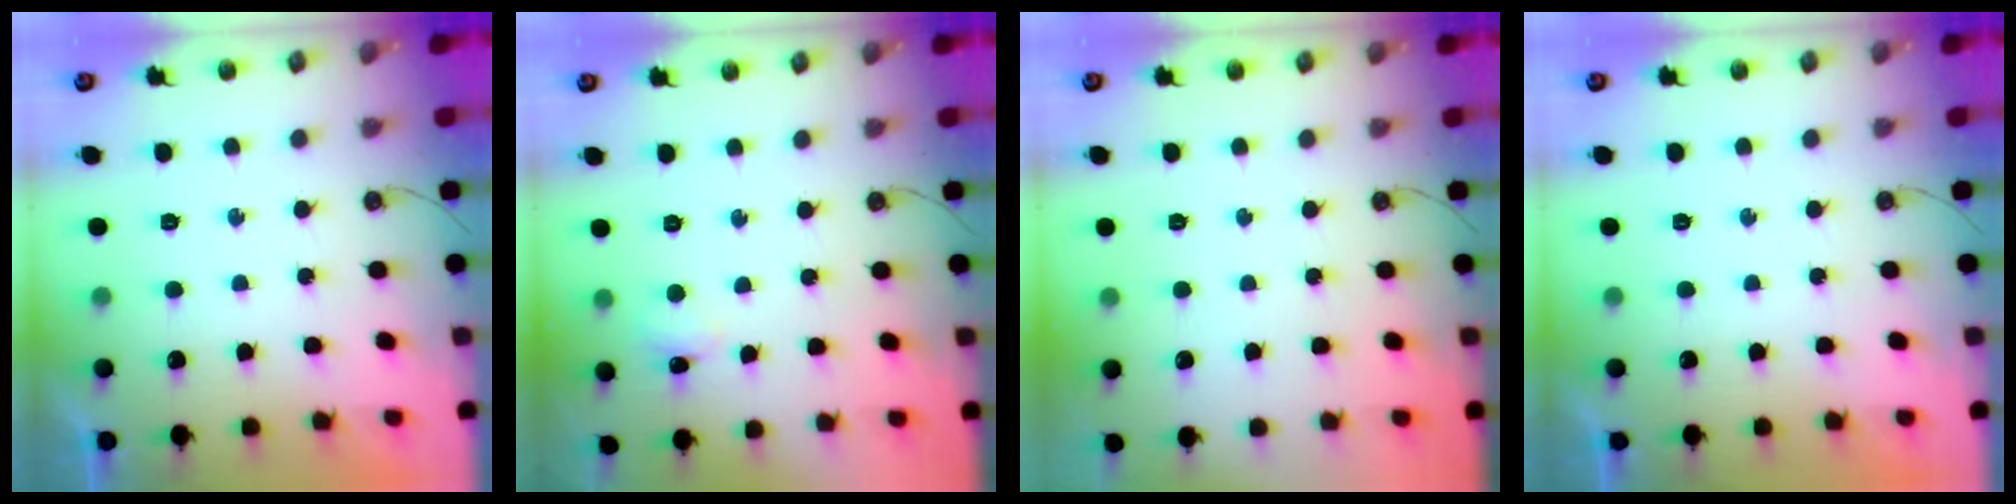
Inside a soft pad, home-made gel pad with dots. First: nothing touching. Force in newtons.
{"total": 6.0, "press": 5.9, "slide": 1.0}
{"total": 0.0}
{"total": 0.0}